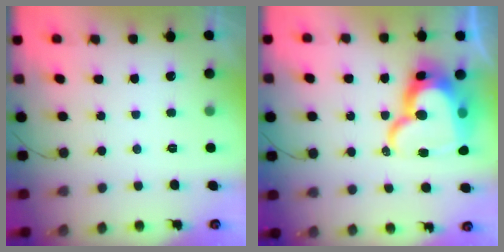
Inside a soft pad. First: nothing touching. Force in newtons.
{"total": 20.7, "press": 20.6, "slide": 2.1}